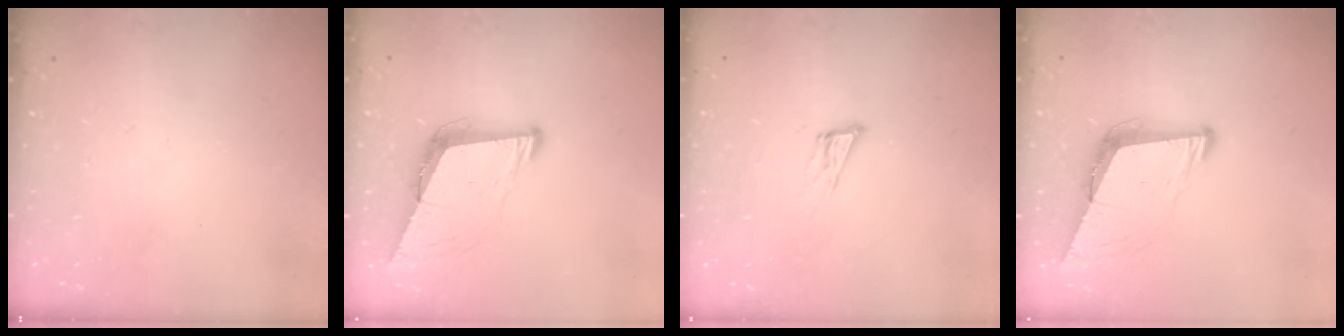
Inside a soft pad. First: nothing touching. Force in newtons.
{"total": 9.1, "press": 8.2, "slide": 3.8}
{"total": 8.4, "press": 8.0, "slide": 2.2}
{"total": 9.1, "press": 8.2, "slide": 3.8}